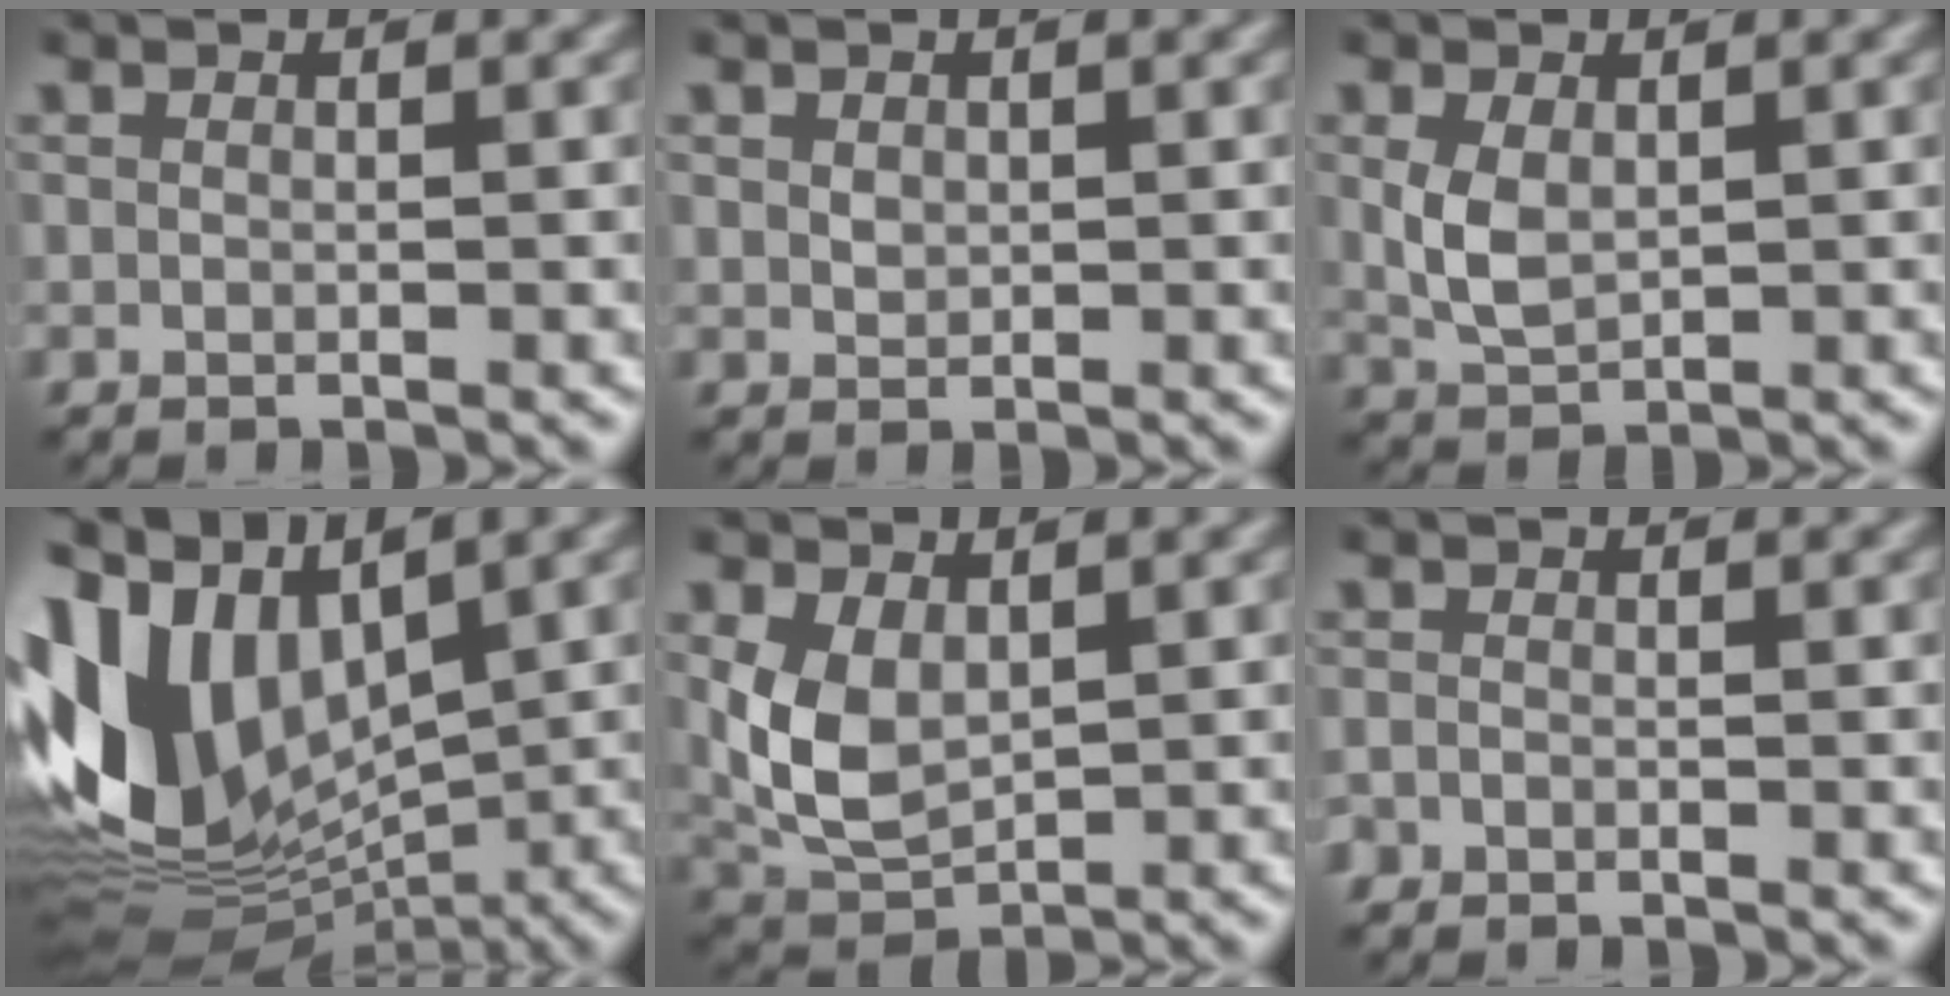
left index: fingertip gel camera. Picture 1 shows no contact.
{"total": 0.8, "force": [0.1, 0.7, 0.4], "torque": [-0.006, 0.001, 0.007]}
{"total": 2.6, "force": [0.0, 1.7, 2.0], "torque": [-0.051, -0.001, 0.007]}
{"total": 13.5, "force": [1.5, 8.8, 10.1], "torque": [-0.232, 0.013, 0.020]}
{"total": 4.8, "force": [0.4, 3.2, 3.6], "torque": [-0.089, -0.005, 0.018]}
{"total": 1.1, "force": [-1.0, 0.3, -0.1], "torque": [0.004, -0.005, -0.020]}